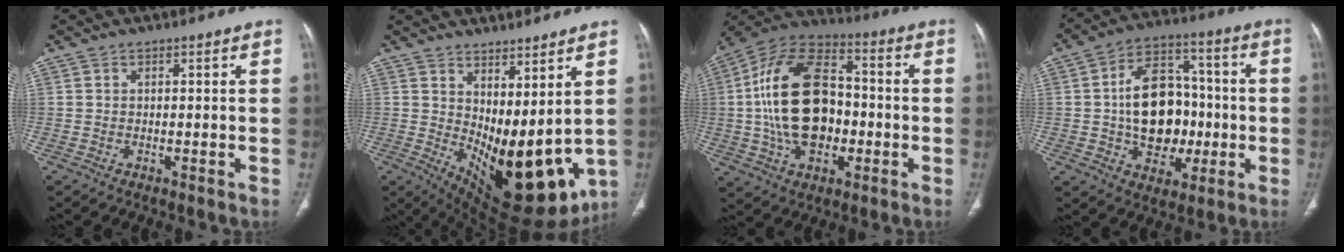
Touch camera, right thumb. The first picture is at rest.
{"total": 19.3, "force": [2.5, 8.6, 17.1], "torque": [-0.241, -0.052, 0.068]}
{"total": 22.0, "force": [-1.5, 13.9, 17.0], "torque": [-0.295, 0.027, -0.024]}
{"total": 17.0, "force": [-1.3, 12.1, 11.8], "torque": [-0.146, 0.033, -0.013]}